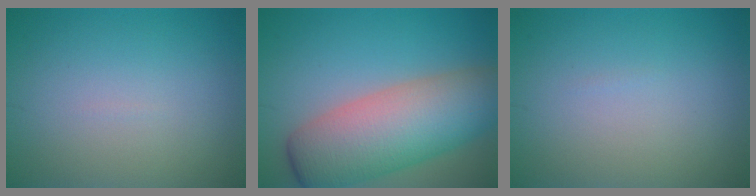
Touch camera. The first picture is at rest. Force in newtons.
{"total": 9.9, "press": 9.9, "slide": 0.5}
{"total": 0.0}